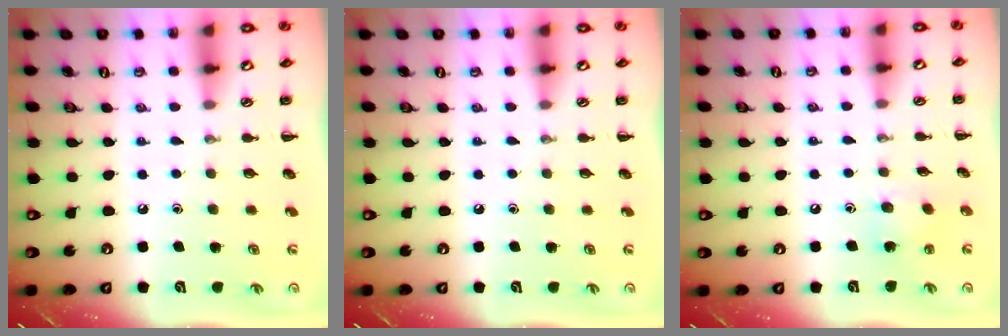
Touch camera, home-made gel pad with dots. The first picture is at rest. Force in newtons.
{"total": 0.0}
{"total": 5.5, "press": 5.3, "slide": 1.3}